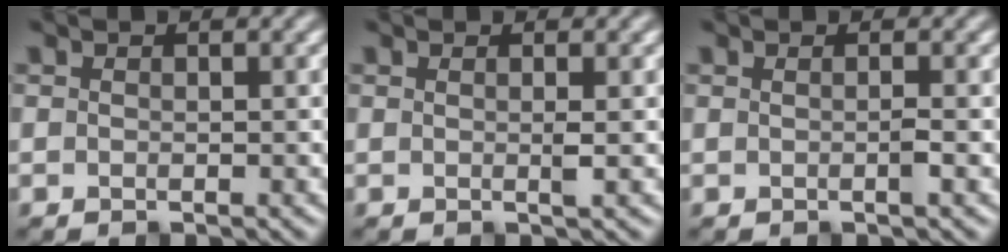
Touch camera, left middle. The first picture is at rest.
{"total": 1.0, "force": [0.3, 0.1, 0.9], "torque": [-0.012, -0.001, 0.001]}
{"total": 1.0, "force": [-0.1, 0.2, 1.0], "torque": [-0.014, 0.002, -0.007]}